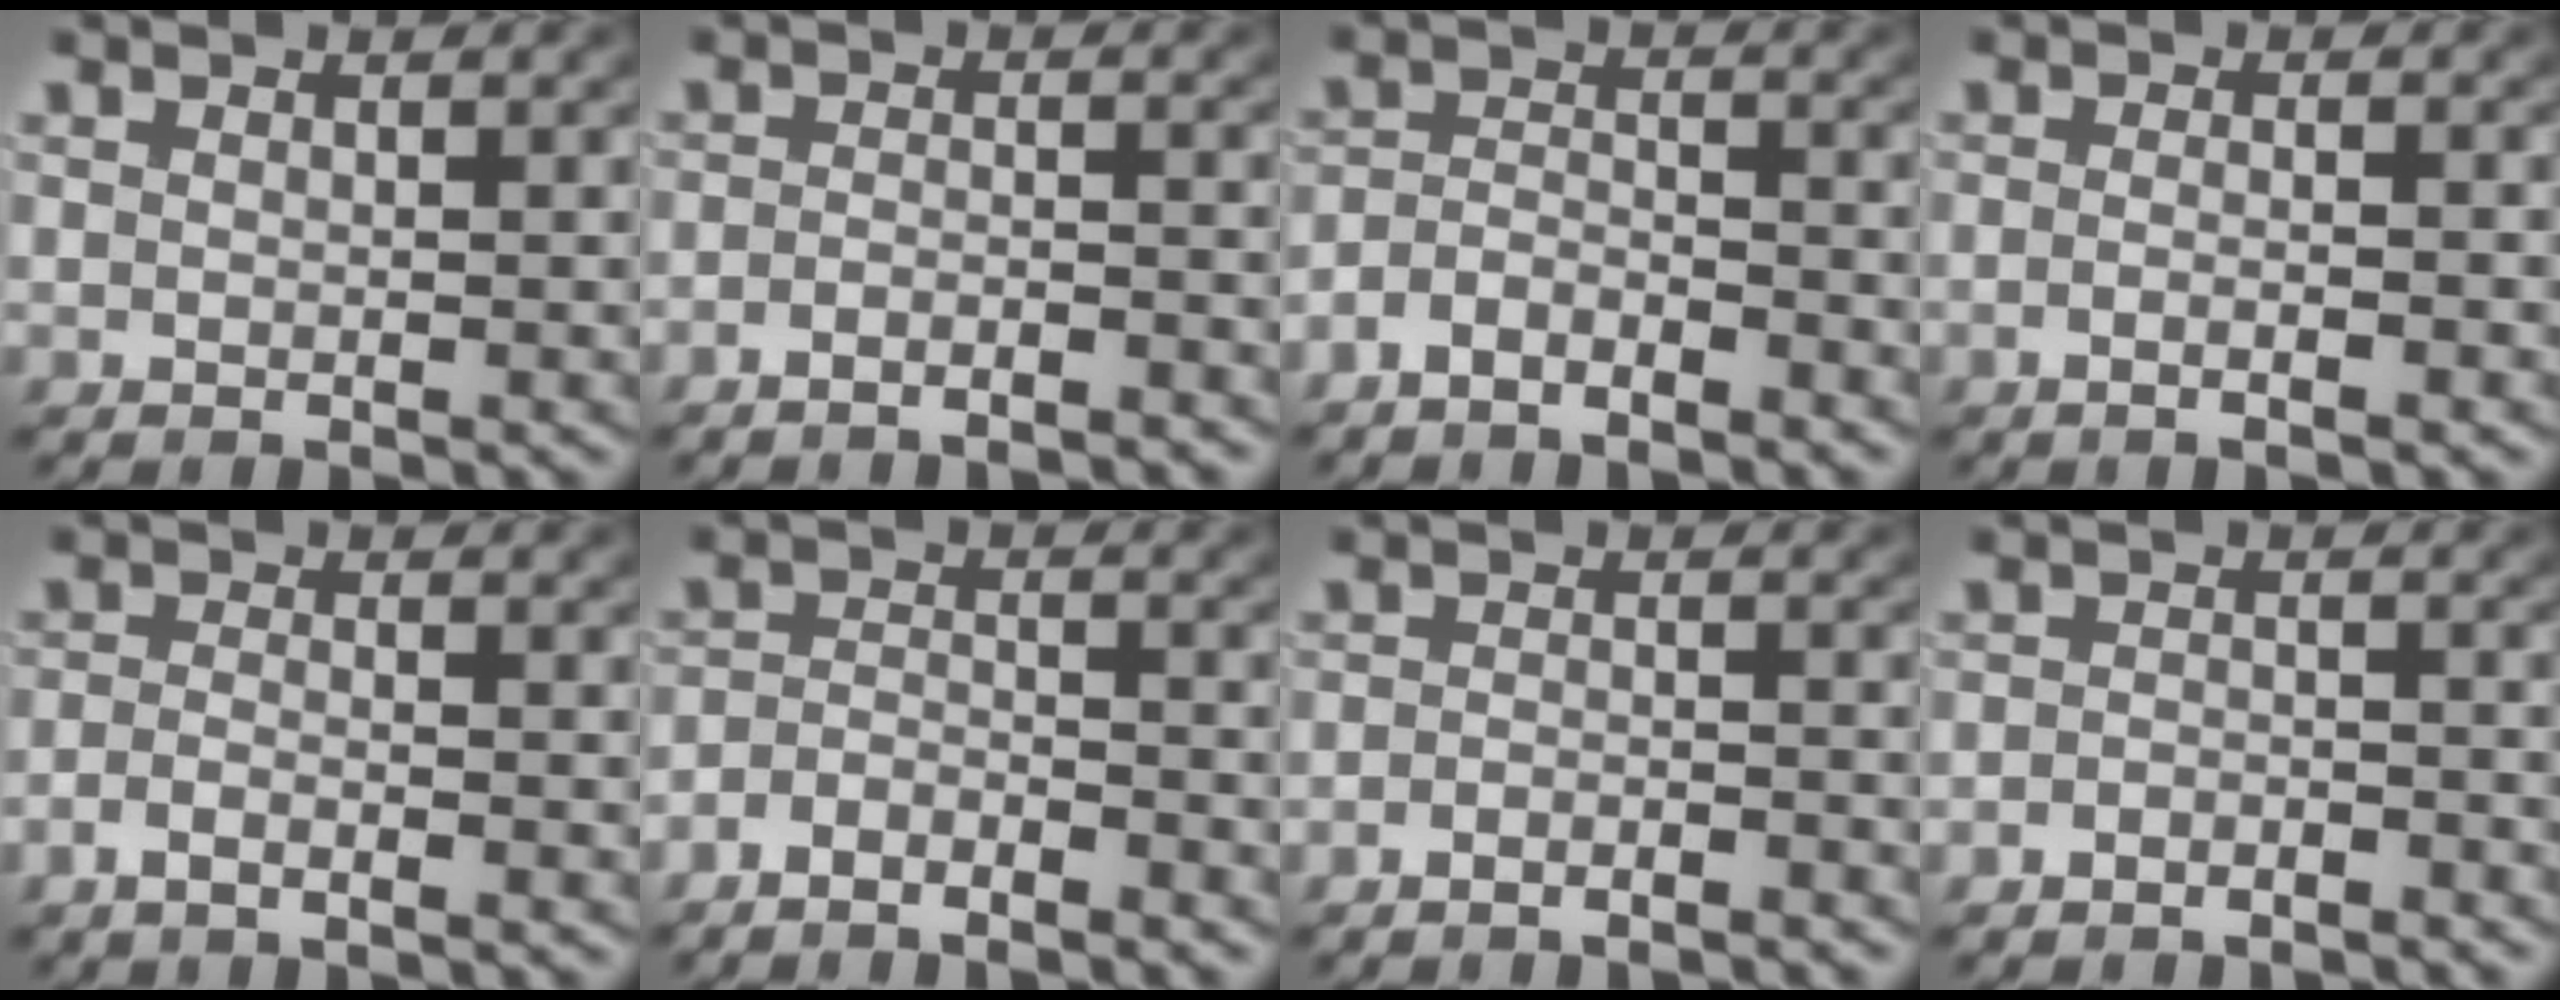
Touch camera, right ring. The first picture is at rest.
{"total": 3.3, "force": [-3.1, 0.5, 0.9], "torque": [-0.012, -0.005, -0.054]}
{"total": 3.8, "force": [-3.0, 2.1, 1.0], "torque": [-0.019, -0.007, -0.057]}
{"total": 1.9, "force": [-1.4, -0.1, 1.3], "torque": [-0.031, -0.006, -0.023]}
{"total": 2.2, "force": [-1.6, 0.6, 1.4], "torque": [-0.037, -0.008, -0.026]}
{"total": 3.9, "force": [-3.4, 1.7, 0.9], "torque": [-0.016, -0.007, -0.063]}
{"total": 3.0, "force": [-2.9, 0.6, 0.6], "torque": [-0.009, -0.005, -0.051]}
{"total": 2.9, "force": [-2.8, 0.8, 0.2], "torque": [-0.004, -0.009, -0.047]}